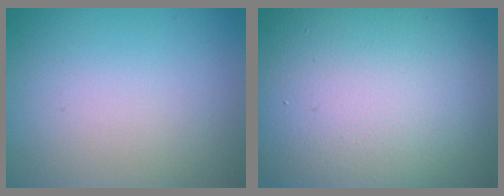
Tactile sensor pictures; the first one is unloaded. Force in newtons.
{"total": 17.3, "press": 17.3, "slide": 1.1}